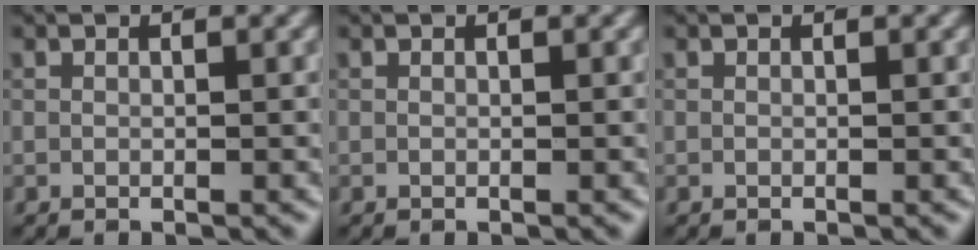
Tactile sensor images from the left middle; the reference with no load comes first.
{"total": 0.0}
{"total": 0.0}